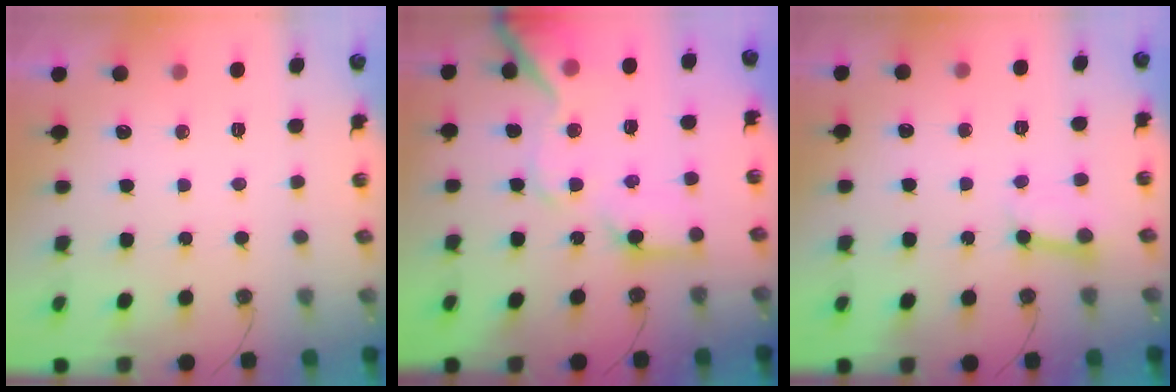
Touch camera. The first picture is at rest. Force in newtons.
{"total": 14.8, "press": 14.7, "slide": 1.9}
{"total": 5.7, "press": 5.7, "slide": 0.7}